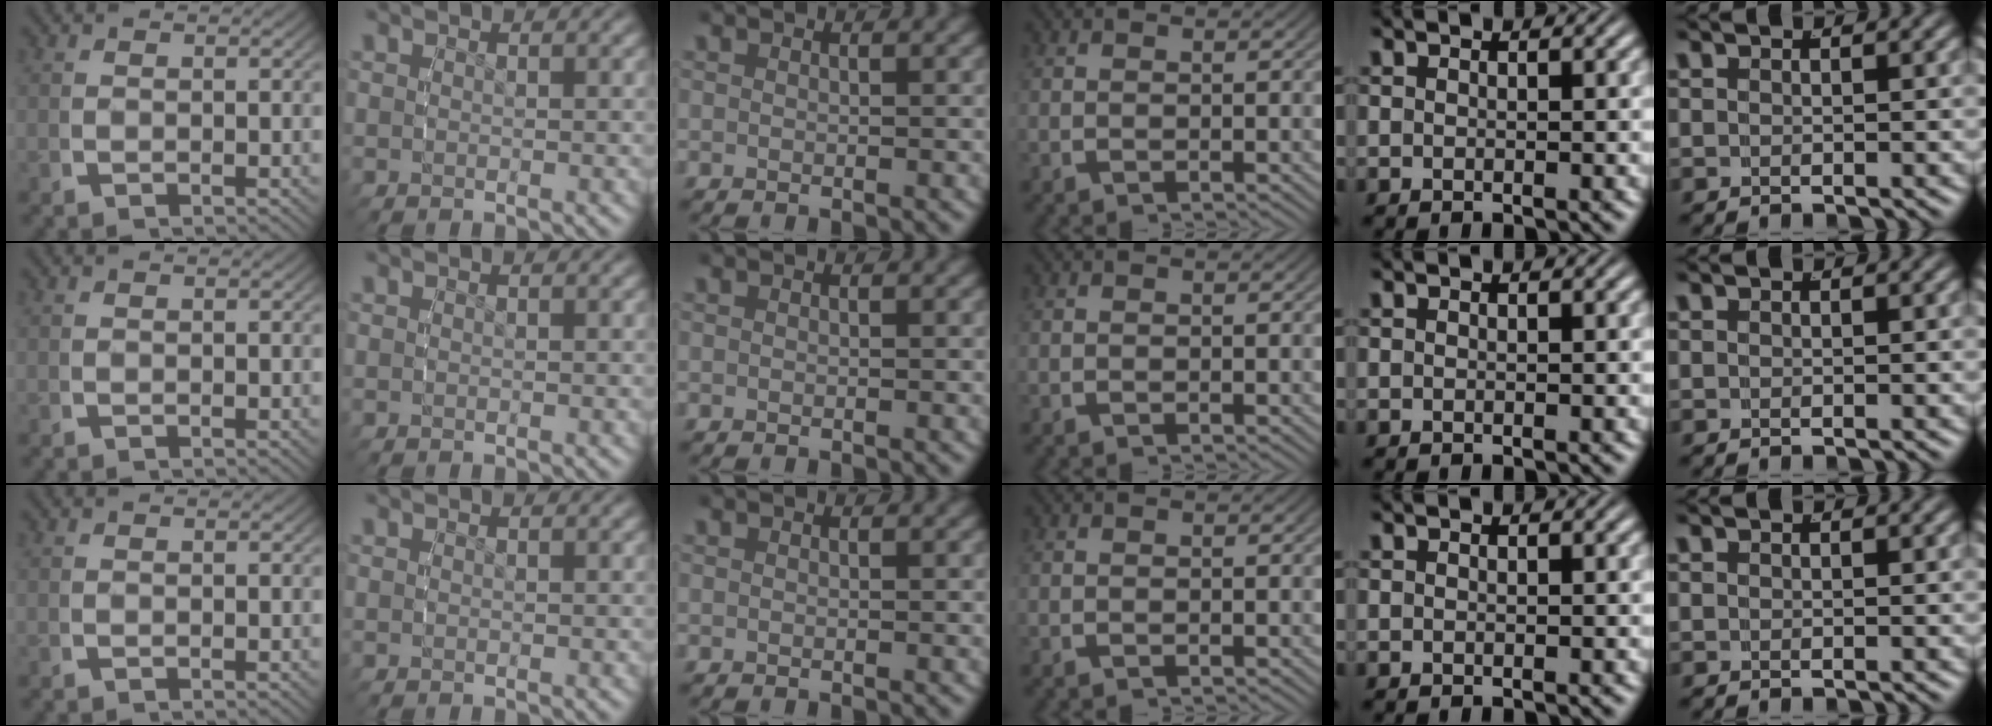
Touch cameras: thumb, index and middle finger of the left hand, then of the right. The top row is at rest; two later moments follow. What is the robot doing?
{"motion": "reach", "object": "glasses case"}